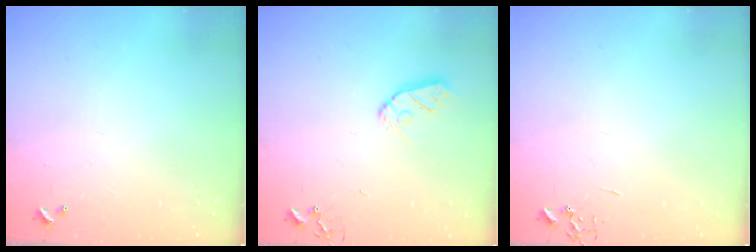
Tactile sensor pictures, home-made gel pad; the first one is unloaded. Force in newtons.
{"total": 8.0, "press": 8.0, "slide": 0.5}
{"total": 0.0}